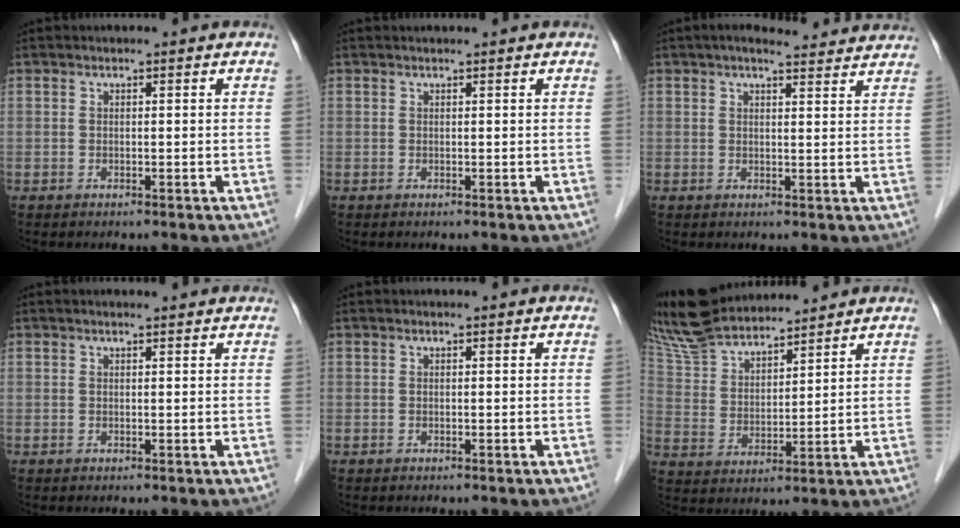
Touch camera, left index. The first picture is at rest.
{"total": 1.1, "force": [1.0, 0.1, 0.3], "torque": [-0.004, 0.016, 0.017]}
{"total": 5.4, "force": [4.8, 0.7, 2.2], "torque": [-0.029, 0.016, 0.054]}
{"total": 1.7, "force": [1.7, 0.1, 0.5], "torque": [-0.012, 0.007, 0.018]}
{"total": 0.0}
{"total": 13.7, "force": [12.8, 2.8, 3.8], "torque": [-0.078, 0.029, 0.249]}